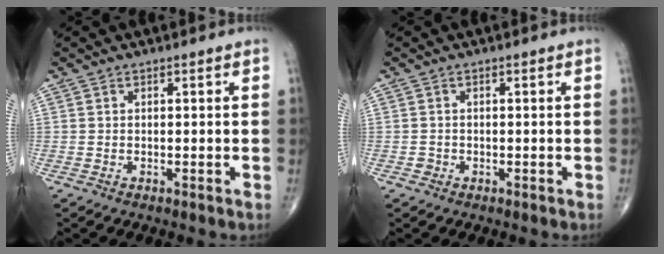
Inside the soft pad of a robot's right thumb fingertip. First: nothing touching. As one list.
[{"total": 0.8, "force": [-0.4, 0.7, 0.1], "torque": [0.005, 0.005, -0.009]}]